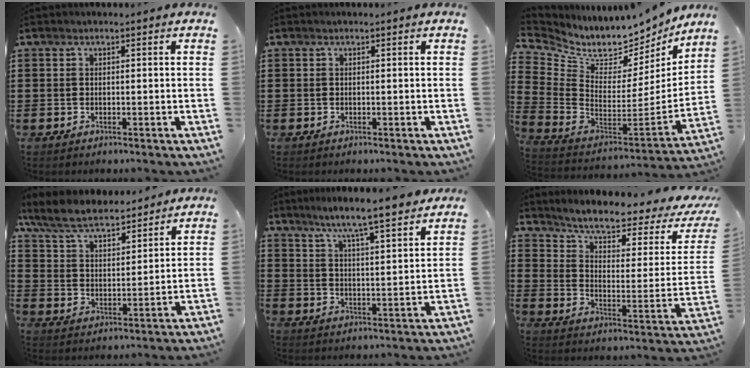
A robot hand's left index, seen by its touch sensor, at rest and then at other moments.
{"total": 0.0}
{"total": 6.1, "force": [5.4, 2.5, 1.4], "torque": [-0.068, -0.064, 0.090]}
{"total": 7.8, "force": [7.0, 1.9, 2.9], "torque": [-0.086, -0.028, 0.126]}
{"total": 6.3, "force": [5.8, -0.4, 2.5], "torque": [-0.073, -0.037, 0.097]}
{"total": 5.8, "force": [4.6, 1.1, 3.4], "torque": [-0.080, -0.037, 0.074]}